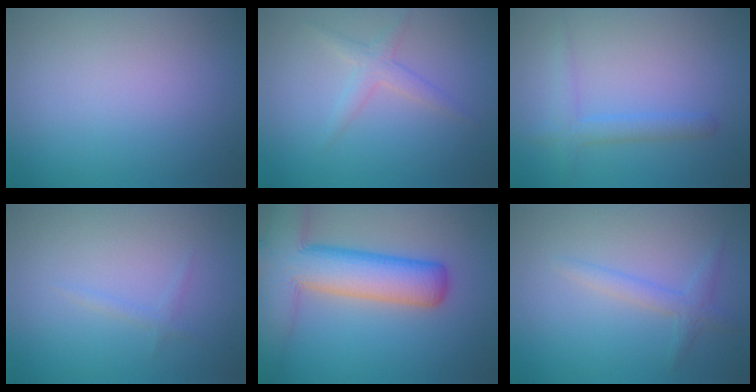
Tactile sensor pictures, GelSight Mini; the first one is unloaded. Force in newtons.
{"total": 1.9, "press": 1.9, "slide": 0.1}
{"total": 2.1, "press": 2.1, "slide": 0.2}
{"total": 0.7, "press": 0.7, "slide": 0.1}
{"total": 11.0, "press": 10.9, "slide": 0.7}
{"total": 1.9, "press": 1.9, "slide": 0.1}